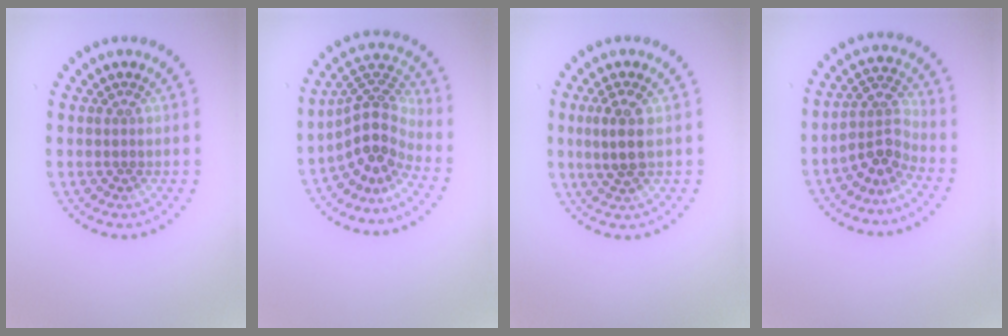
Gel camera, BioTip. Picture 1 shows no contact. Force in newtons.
{"total": 4.3, "press": 3.0, "slide": 3.1}
{"total": 2.7, "press": 2.5, "slide": 0.9}
{"total": 3.1, "press": 2.3, "slide": 2.1}